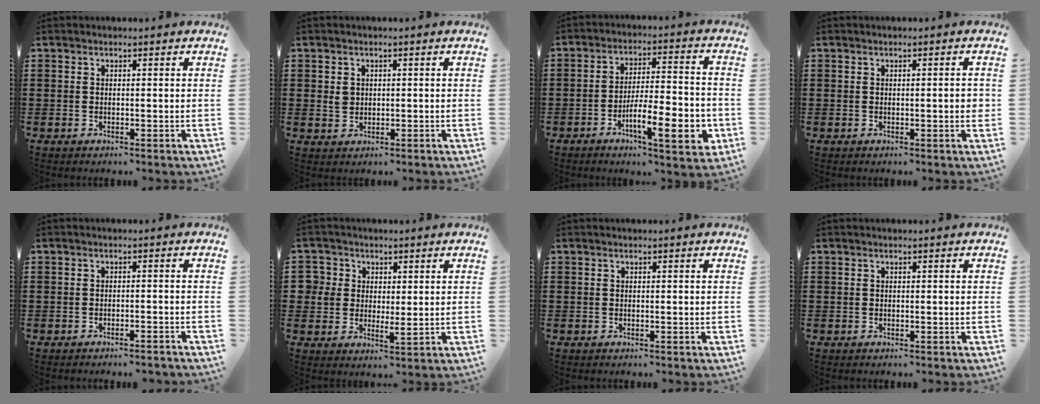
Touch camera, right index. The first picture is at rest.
{"total": 1.7, "force": [0.3, 1.4, 0.9], "torque": [-0.023, 0.005, 0.007]}
{"total": 11.7, "force": [-4.6, 2.9, 10.4], "torque": [-0.179, 0.000, -0.080]}
{"total": 1.7, "force": [-0.1, 0.2, 1.7], "torque": [-0.029, -0.001, -0.002]}
{"total": 1.3, "force": [-1.3, -0.1, 0.2], "torque": [-0.007, 0.001, -0.025]}
{"total": 3.7, "force": [1.4, 3.3, 0.9], "torque": [-0.035, 0.011, 0.026]}
{"total": 0.0}
{"total": 0.0}